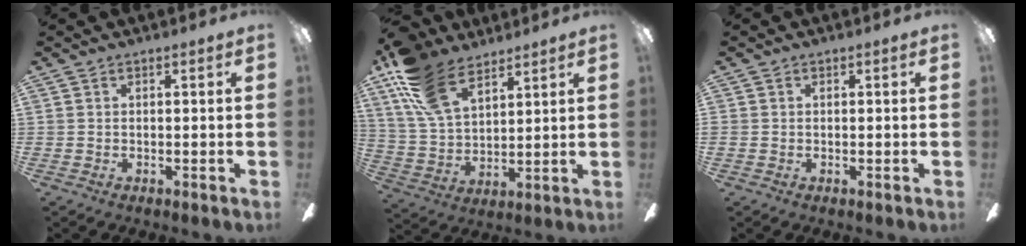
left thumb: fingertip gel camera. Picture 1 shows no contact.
{"total": 16.5, "force": [10.6, 8.6, 9.3], "torque": [-0.201, -0.028, 0.201]}
{"total": 0.5, "force": [-0.1, 0.5, 0.1], "torque": [0.000, 0.005, -0.004]}